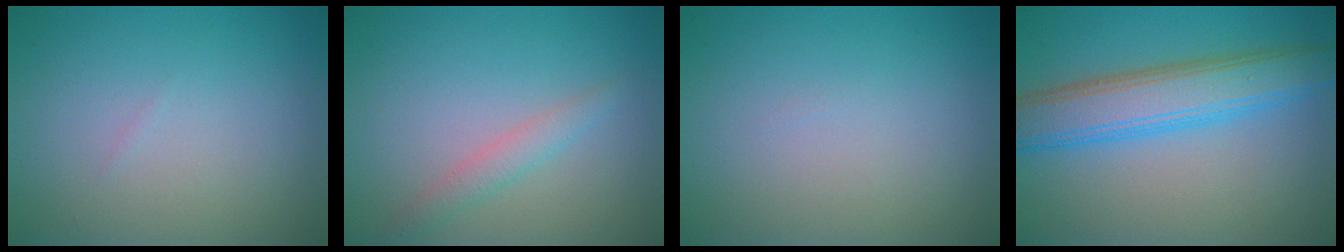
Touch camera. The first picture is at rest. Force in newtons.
{"total": 1.6, "press": 1.6, "slide": 0.0}
{"total": 0.0}
{"total": 6.4, "press": 6.4, "slide": 0.2}